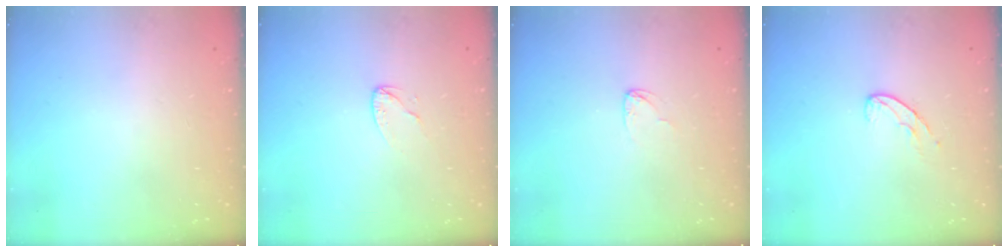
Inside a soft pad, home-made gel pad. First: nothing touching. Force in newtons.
{"total": 3.2, "press": 3.2, "slide": 0.3}
{"total": 2.9, "press": 2.9, "slide": 0.2}
{"total": 5.8, "press": 5.8, "slide": 0.4}